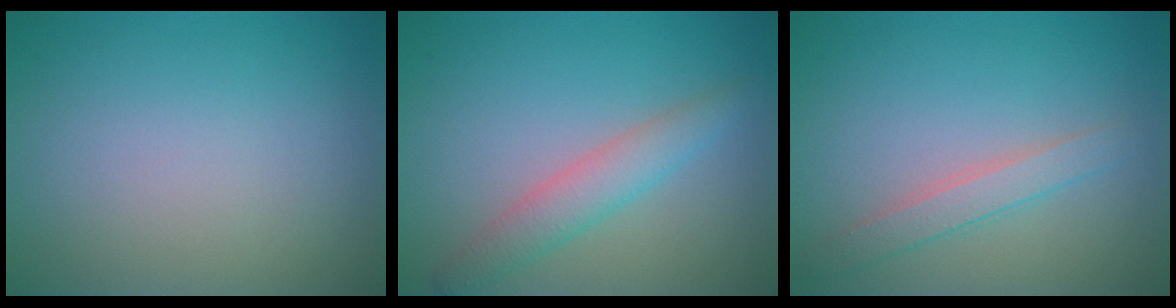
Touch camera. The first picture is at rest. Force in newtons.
{"total": 3.0, "press": 3.0, "slide": 0.1}
{"total": 2.1, "press": 2.1, "slide": 0.0}